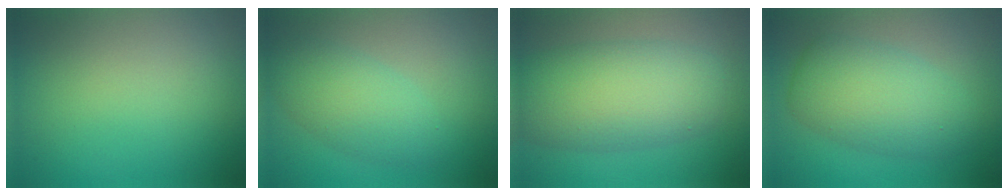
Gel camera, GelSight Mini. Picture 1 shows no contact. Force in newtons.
{"total": 4.0, "press": 4.0, "slide": 0.1}
{"total": 8.0, "press": 8.0, "slide": 0.5}
{"total": 6.1, "press": 6.1, "slide": 0.2}